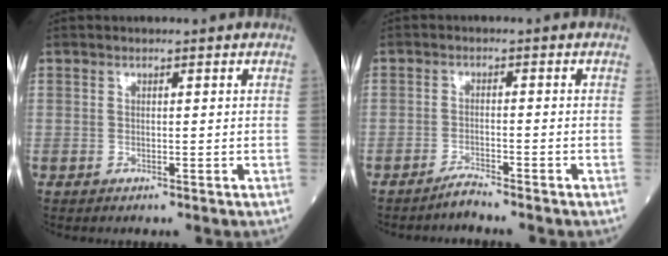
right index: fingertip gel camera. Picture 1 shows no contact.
{"total": 1.8, "force": [-1.6, -0.3, 0.5], "torque": [-0.013, -0.002, -0.031]}